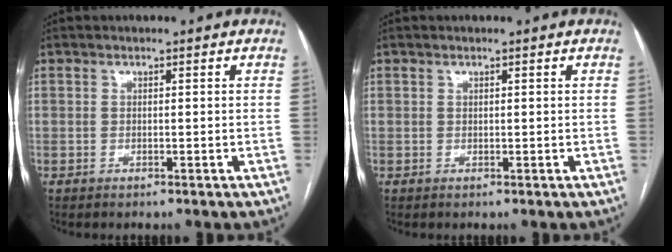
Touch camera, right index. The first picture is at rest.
{"total": 0.0}